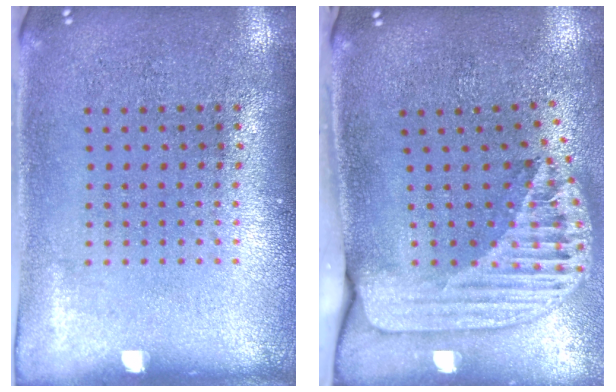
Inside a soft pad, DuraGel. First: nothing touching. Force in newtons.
{"total": 2.6, "press": 1.8, "slide": 1.8}